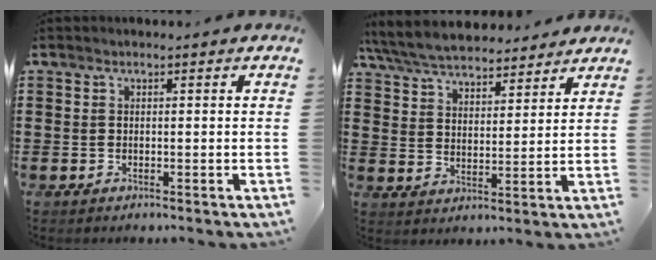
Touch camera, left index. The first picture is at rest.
{"total": 6.6, "force": [6.2, 1.1, 1.7], "torque": [-0.060, -0.024, 0.112]}